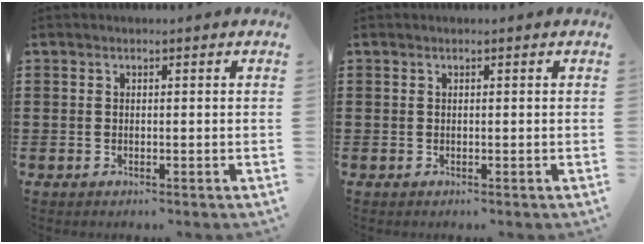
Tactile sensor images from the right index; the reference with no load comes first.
{"total": 0.0}